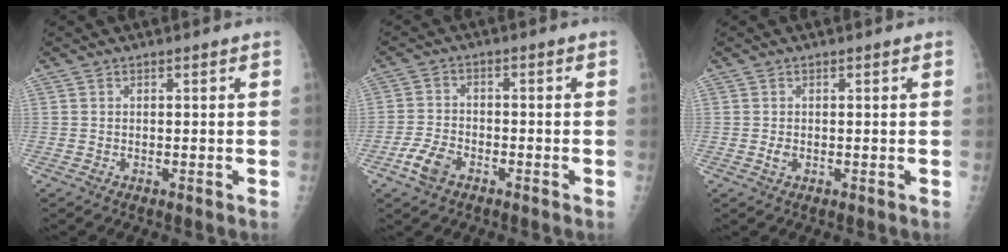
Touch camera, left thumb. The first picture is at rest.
{"total": 5.5, "force": [-3.1, 3.2, 3.2], "torque": [-0.065, 0.014, -0.059]}
{"total": 1.3, "force": [-0.2, 0.9, 0.9], "torque": [-0.015, -0.001, -0.003]}